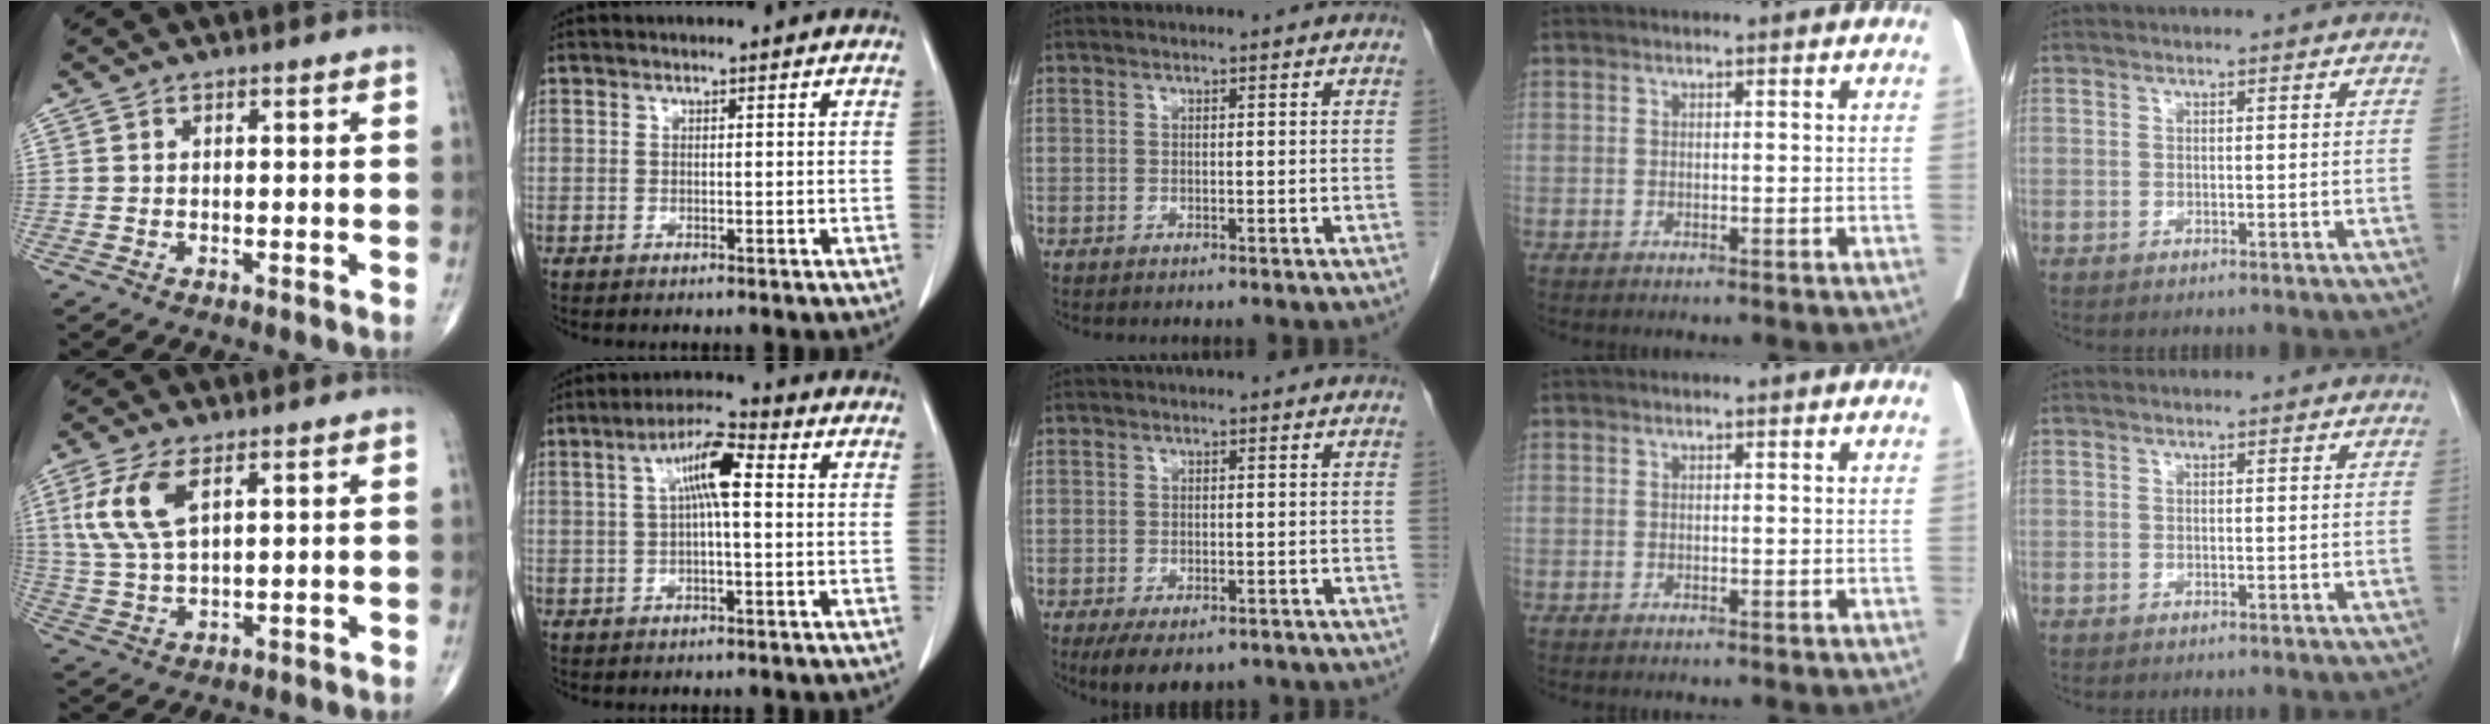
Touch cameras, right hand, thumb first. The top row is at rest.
{"thumb": {"total": 9.2, "force": [3.6, 3.9, 7.5], "torque": [-0.172, -0.003, 0.078]}, "index": {"total": 7.3, "force": [1.3, 1.3, 7.0], "torque": [-0.132, 0.022, 0.018]}, "middle": {"total": 6.6, "force": [-4.8, 2.9, 3.6], "torque": [-0.051, -0.007, -0.068]}}